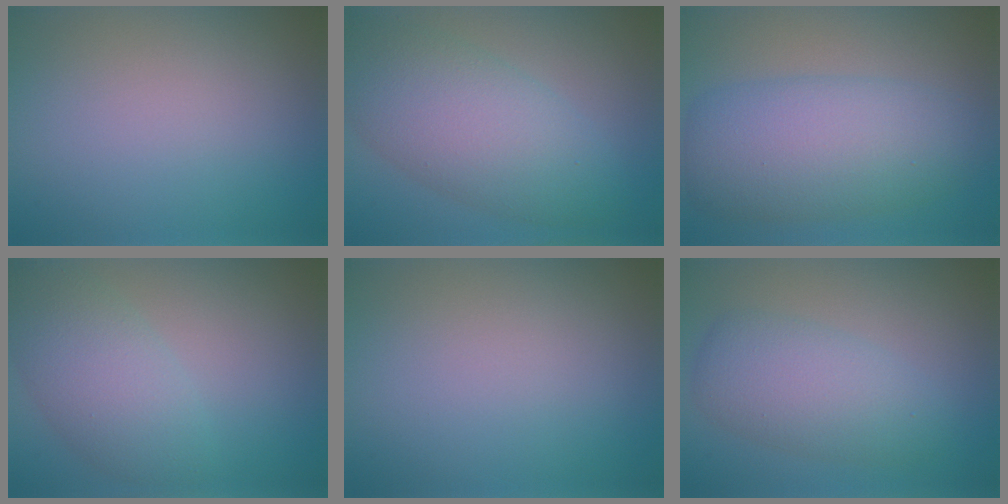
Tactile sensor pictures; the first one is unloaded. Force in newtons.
{"total": 8.1, "press": 8.1, "slide": 0.1}
{"total": 8.5, "press": 8.5, "slide": 0.2}
{"total": 5.2, "press": 5.2, "slide": 0.2}
{"total": 0.0}
{"total": 5.1, "press": 5.1, "slide": 0.0}